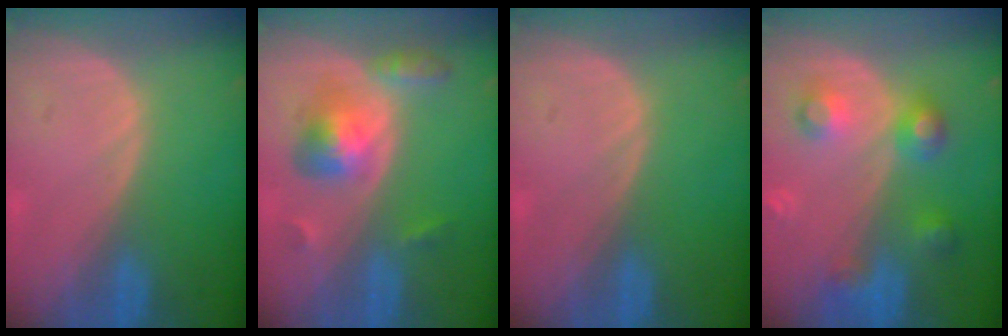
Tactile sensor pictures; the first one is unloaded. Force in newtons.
{"total": 5.8, "press": 5.8, "slide": 0.2}
{"total": 0.0}
{"total": 6.1, "press": 6.0, "slide": 0.3}